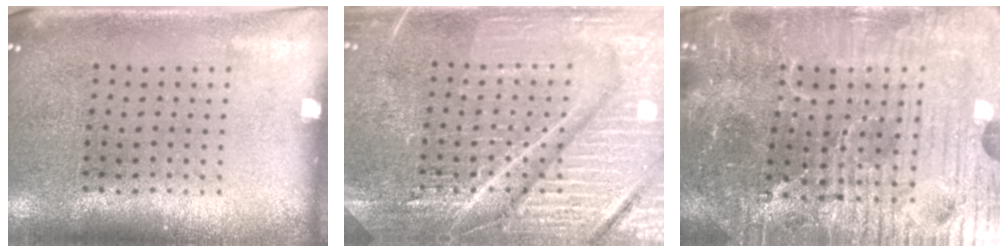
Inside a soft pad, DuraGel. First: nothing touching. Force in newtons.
{"total": 7.4, "press": 7.4, "slide": 1.0}
{"total": 6.2, "press": 5.8, "slide": 2.1}